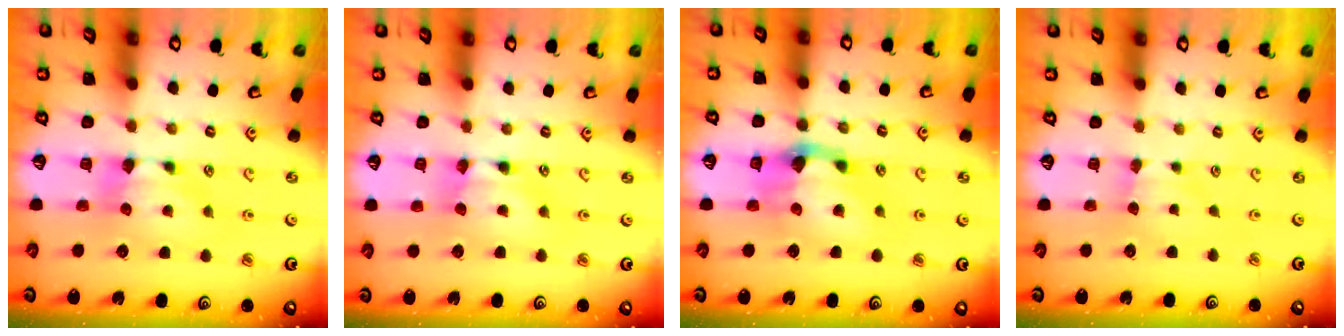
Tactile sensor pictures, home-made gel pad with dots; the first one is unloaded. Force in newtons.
{"total": 1.6, "press": 1.6, "slide": 0.2}
{"total": 4.7, "press": 4.2, "slide": 2.1}
{"total": 1.9, "press": 1.8, "slide": 0.6}